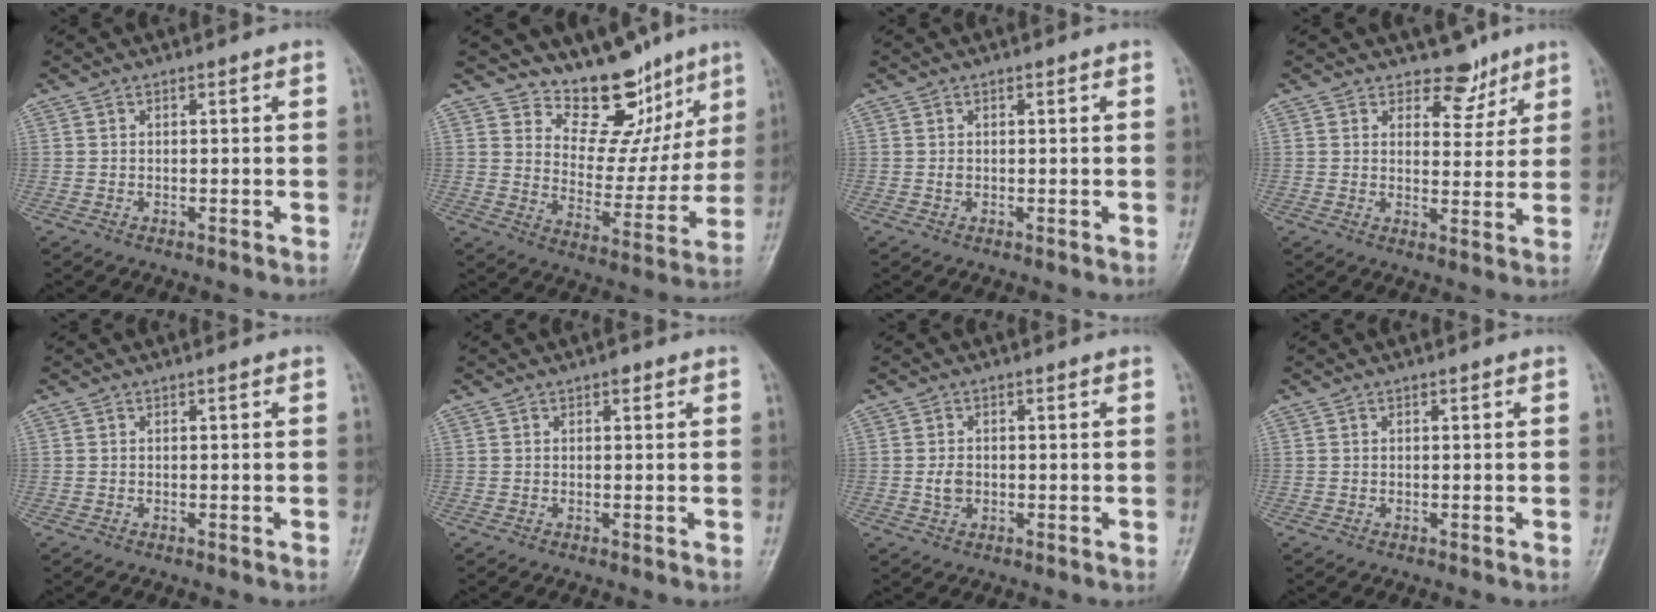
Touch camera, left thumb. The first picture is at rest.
{"total": 13.1, "force": [10.3, 6.8, 4.5], "torque": [-0.006, -0.072, 0.165]}
{"total": 0.8, "force": [0.1, 0.6, 0.5], "torque": [-0.008, 0.000, 0.004]}
{"total": 5.4, "force": [4.1, 3.4, 0.9], "torque": [0.020, -0.026, 0.058]}
{"total": 0.0}
{"total": 1.1, "force": [0.6, 0.7, 0.7], "torque": [-0.002, 0.000, 0.004]}
{"total": 2.7, "force": [-0.3, 2.0, 1.7], "torque": [-0.027, 0.003, -0.006]}
{"total": 0.0}